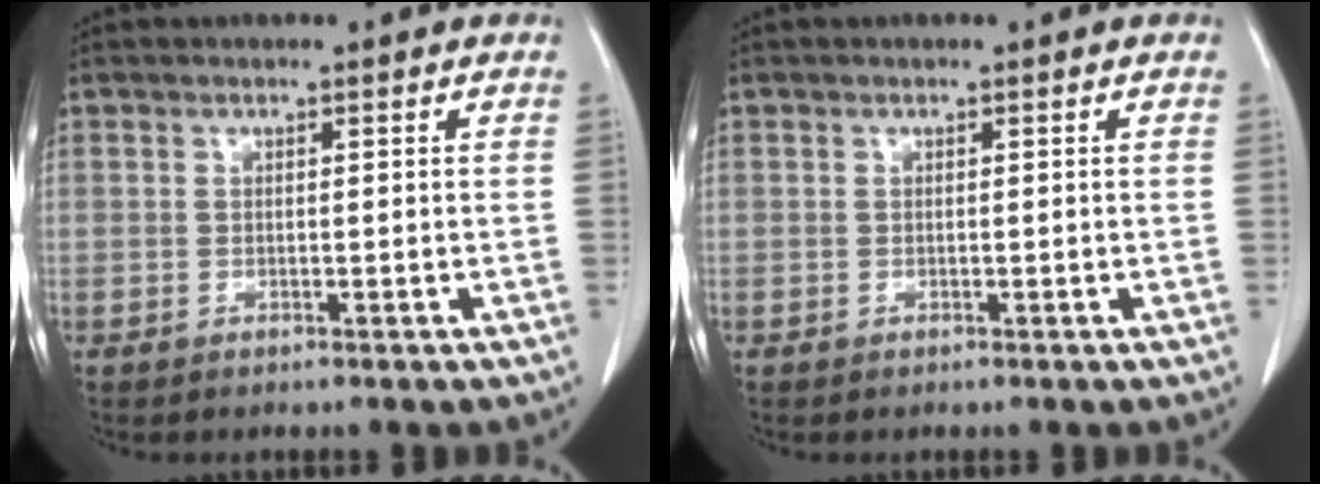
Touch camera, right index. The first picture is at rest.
{"total": 0.0}